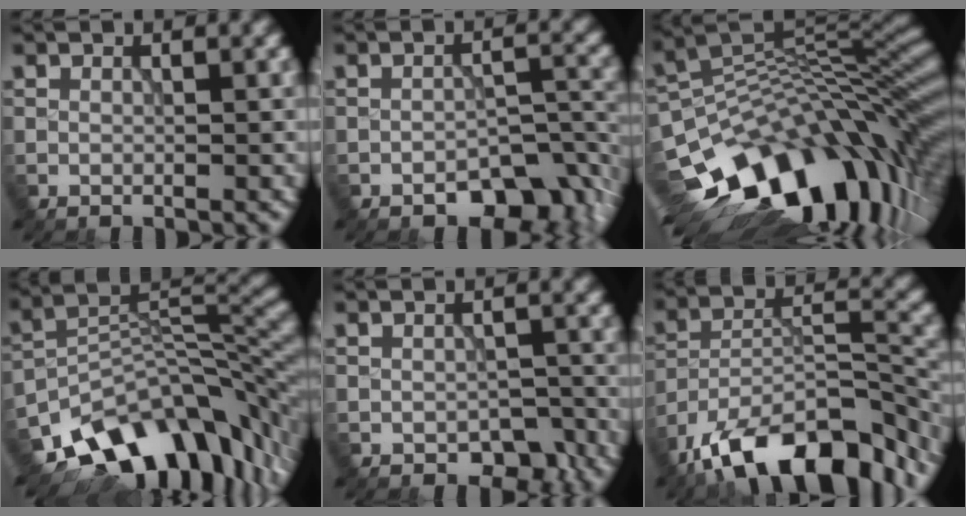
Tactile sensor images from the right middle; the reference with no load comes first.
{"total": 6.1, "force": [-3.8, 2.9, 3.8], "torque": [-0.045, 0.001, -0.054]}
{"total": 15.7, "force": [-6.9, 8.5, 11.3], "torque": [-0.180, -0.011, -0.110]}
{"total": 13.3, "force": [-8.7, 6.4, 7.8], "torque": [-0.126, 0.000, -0.152]}
{"total": 2.9, "force": [-1.5, 1.8, 1.7], "torque": [-0.022, -0.007, -0.019]}
{"total": 13.8, "force": [-10.1, 5.0, 7.8], "torque": [-0.134, 0.009, -0.173]}